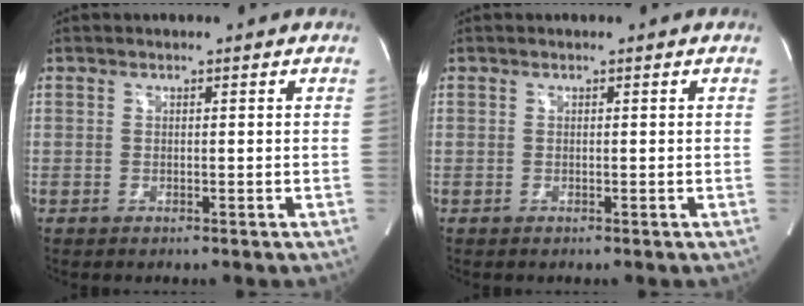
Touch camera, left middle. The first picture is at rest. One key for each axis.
{"total": 0.0}